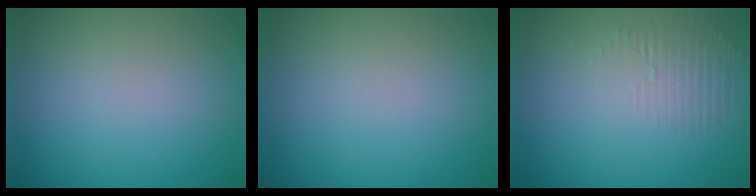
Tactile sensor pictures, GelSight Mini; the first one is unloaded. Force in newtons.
{"total": 0.0}
{"total": 1.4, "press": 0.1, "slide": 1.4}